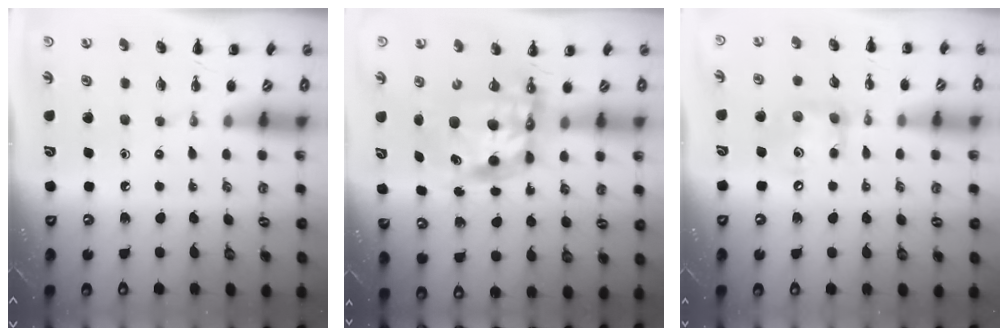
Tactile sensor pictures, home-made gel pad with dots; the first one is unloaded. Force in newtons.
{"total": 11.9, "press": 11.6, "slide": 2.4}
{"total": 9.8, "press": 9.7, "slide": 1.4}